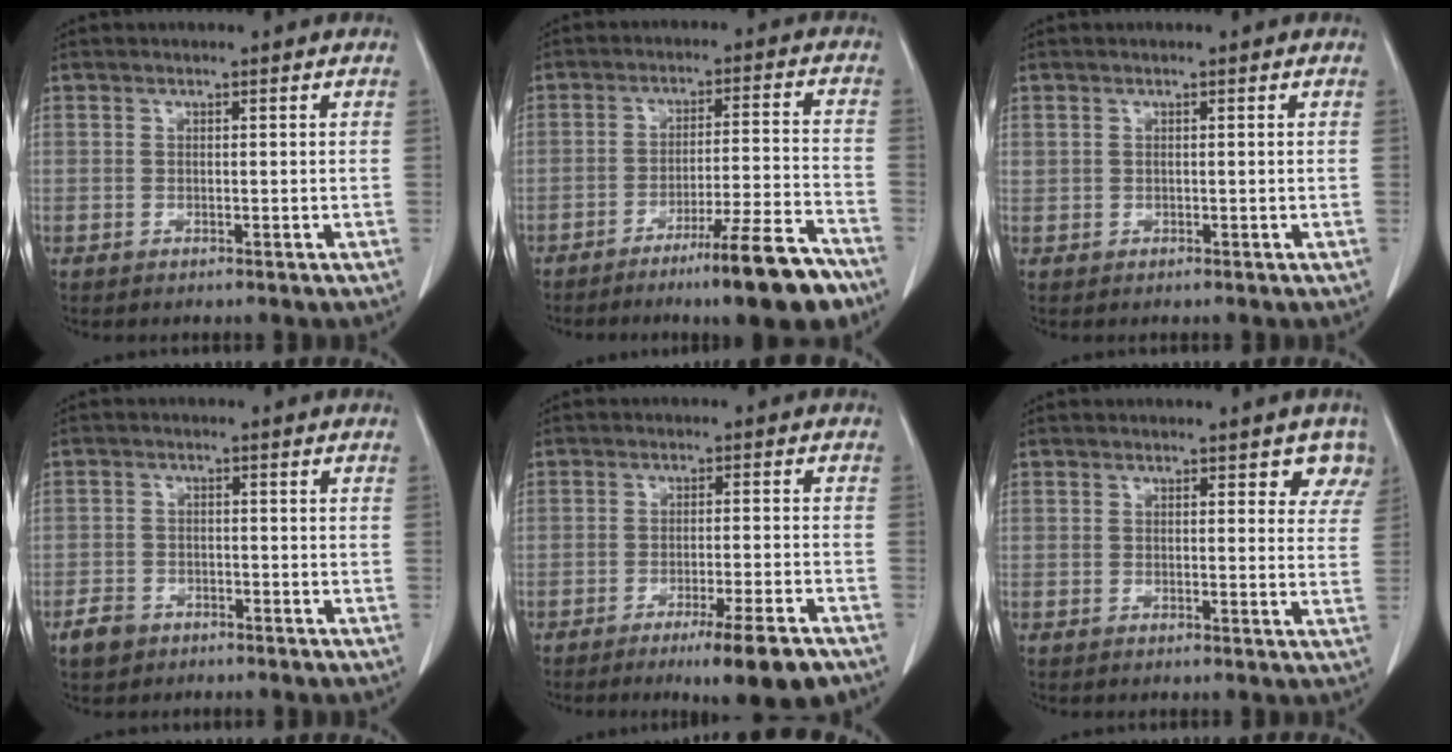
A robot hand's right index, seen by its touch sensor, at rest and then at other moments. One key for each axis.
{"total": 12.2, "fx": -8.7, "fy": 0.1, "fz": 8.6, "tx": -0.119, "ty": -0.005, "tz": -0.138}
{"total": 0.6, "fx": 0.3, "fy": 0.5, "fz": 0.1, "tx": 0.006, "ty": 0.010, "tz": 0.009}
{"total": 3.5, "fx": -2.5, "fy": 2.3, "fz": 0.9, "tx": -0.020, "ty": 0.005, "tz": -0.039}
{"total": 9.0, "fx": -6.3, "fy": 0.2, "fz": 6.3, "tx": -0.080, "ty": -0.015, "tz": -0.093}
{"total": 3.8, "fx": 2.8, "fy": 1.9, "fz": 1.8, "tx": -0.002, "ty": 0.000, "tz": 0.018}